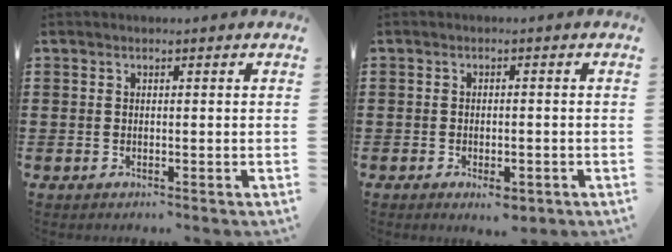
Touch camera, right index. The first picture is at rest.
{"total": 2.0, "force": [-1.3, 0.8, 1.3], "torque": [-0.024, 0.000, -0.025]}